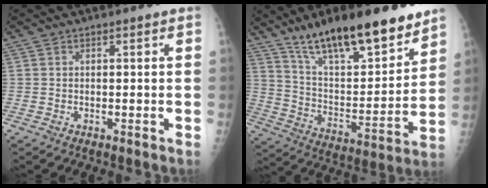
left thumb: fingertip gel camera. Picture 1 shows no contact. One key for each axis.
{"total": 22.6, "fx": 16.5, "fy": 6.4, "fz": 14.1, "tx": -0.195, "ty": -0.075, "tz": 0.280}